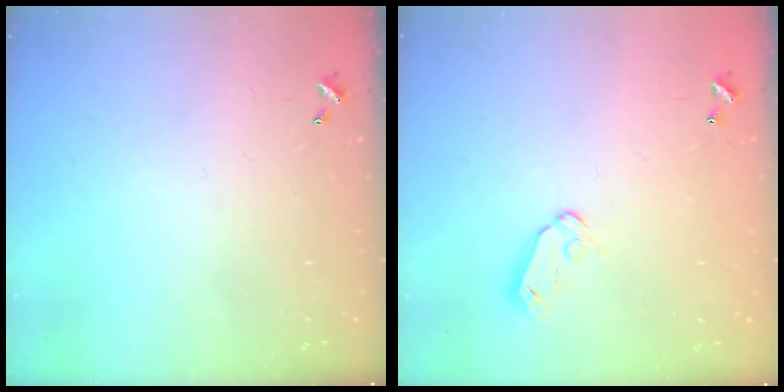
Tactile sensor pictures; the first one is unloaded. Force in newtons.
{"total": 6.2, "press": 6.2, "slide": 0.6}